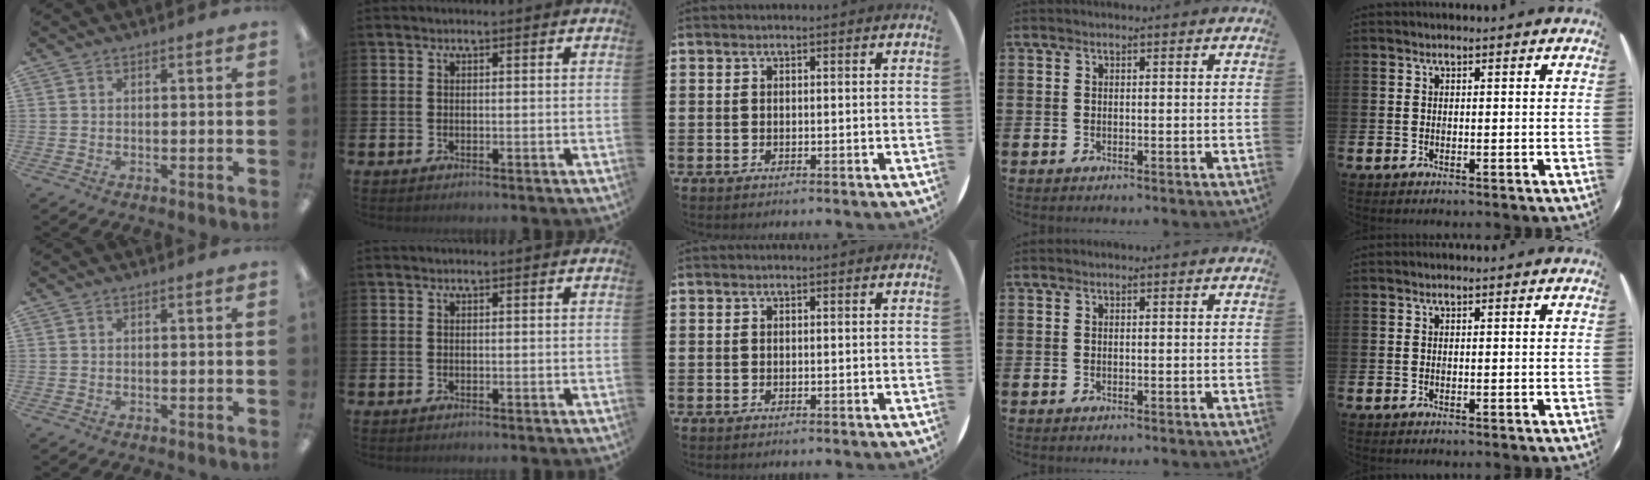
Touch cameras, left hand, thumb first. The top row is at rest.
{}